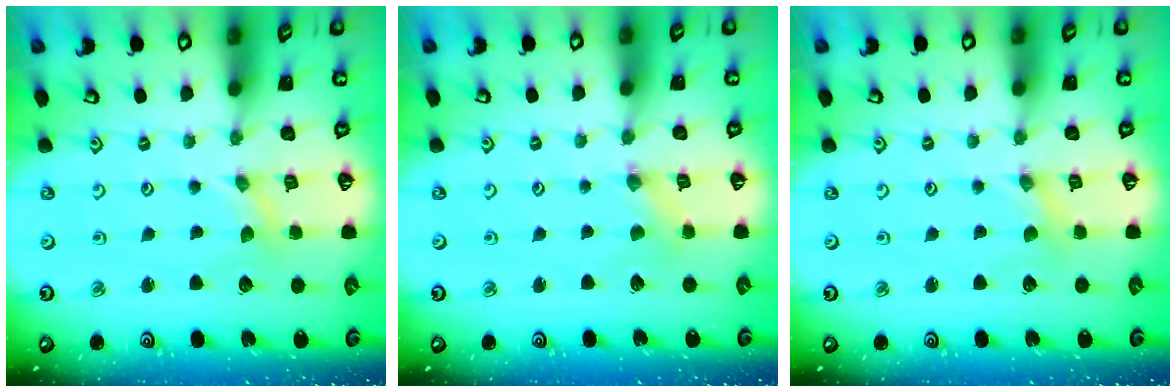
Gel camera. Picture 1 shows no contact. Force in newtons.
{"total": 1.1, "press": 1.1, "slide": 0.2}
{"total": 0.0}